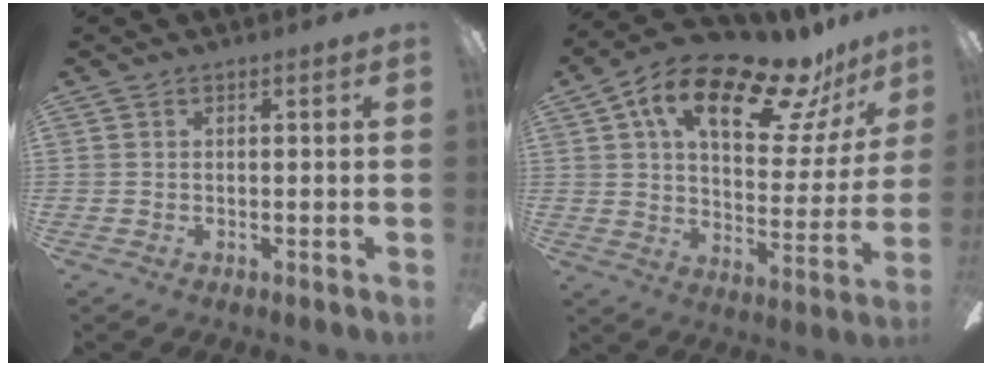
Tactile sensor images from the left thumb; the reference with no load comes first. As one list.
[{"total": 21.1, "force": [13.4, 8.8, 13.8], "torque": [-0.228, -0.070, 0.222]}]